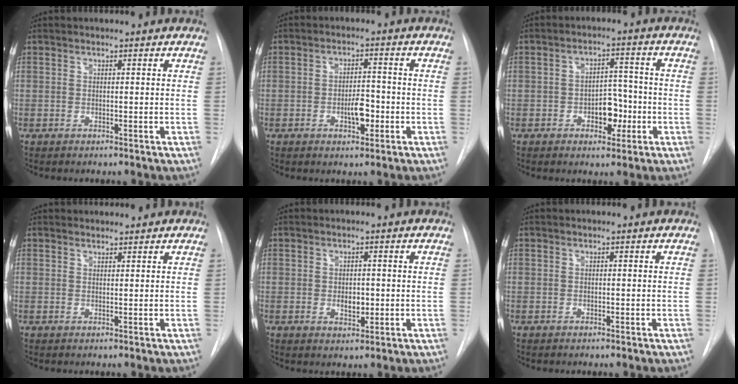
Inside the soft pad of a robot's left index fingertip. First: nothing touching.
{"total": 4.0, "force": [-1.4, 1.7, 3.3], "torque": [-0.049, 0.005, -0.018]}
{"total": 5.3, "force": [-1.9, 3.2, 3.8], "torque": [-0.048, 0.013, -0.026]}
{"total": 1.7, "force": [1.7, 0.2, -0.1], "torque": [-0.005, 0.014, 0.031]}
{"total": 2.3, "force": [-0.1, 1.5, 1.8], "torque": [-0.027, -0.002, 0.002]}
{"total": 0.0}